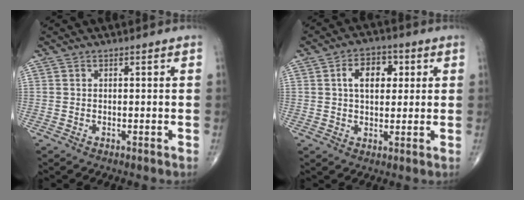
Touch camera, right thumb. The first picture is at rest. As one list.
[{"total": 7.9, "force": [2.0, 5.0, 5.8], "torque": [-0.067, 0.005, 0.026]}]